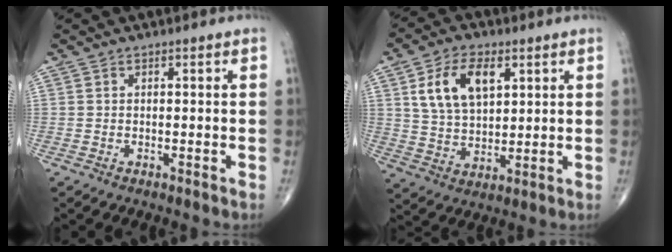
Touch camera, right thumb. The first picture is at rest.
{"total": 11.7, "force": [4.4, 6.9, 8.3], "torque": [-0.136, -0.011, 0.087]}